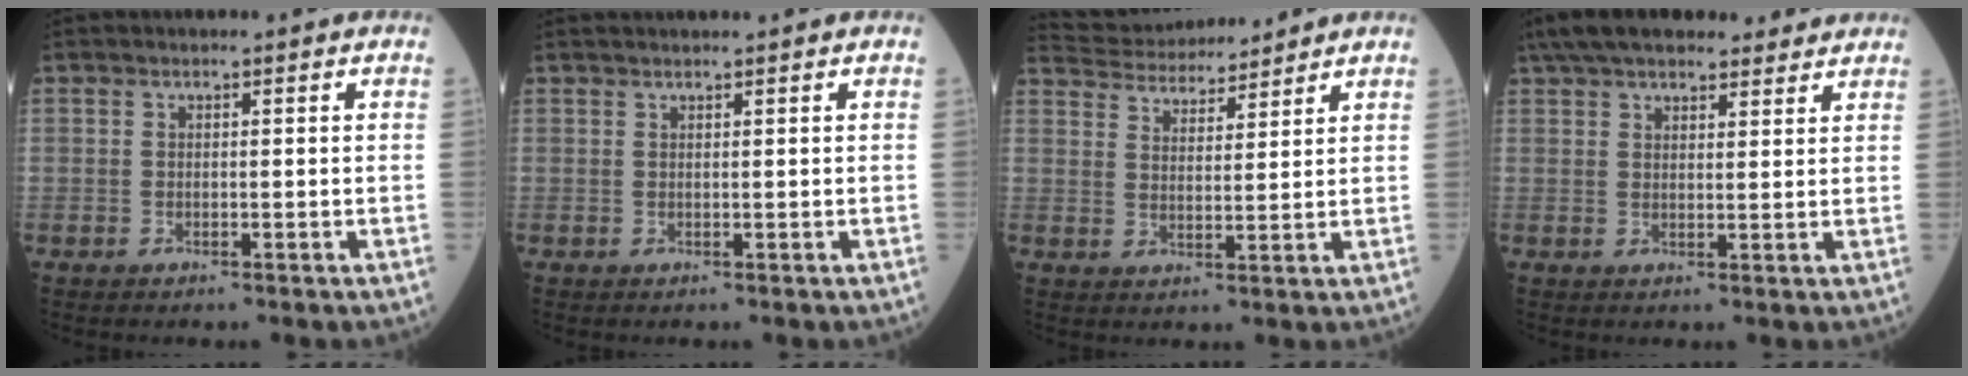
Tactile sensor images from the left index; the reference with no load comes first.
{"total": 2.6, "force": [2.4, -0.3, 1.0], "torque": [-0.010, 0.023, 0.039]}
{"total": 11.2, "force": [10.8, 1.4, 2.8], "torque": [-0.058, 0.023, 0.176]}
{"total": 16.3, "force": [13.9, 4.8, 7.1], "torque": [-0.118, 0.052, 0.205]}